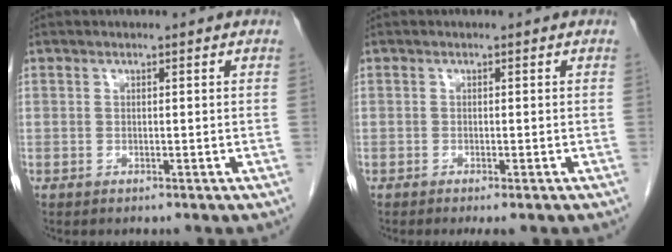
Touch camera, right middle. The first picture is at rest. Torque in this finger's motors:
{"motor_torque": [0.22, -0.21, 0.05, 0.01]}